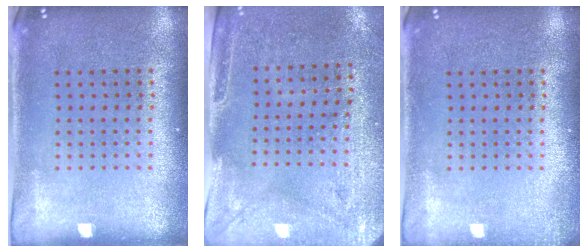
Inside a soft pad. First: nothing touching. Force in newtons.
{"total": 2.9, "press": 2.5, "slide": 1.6}
{"total": 1.0, "press": 1.0, "slide": 0.3}